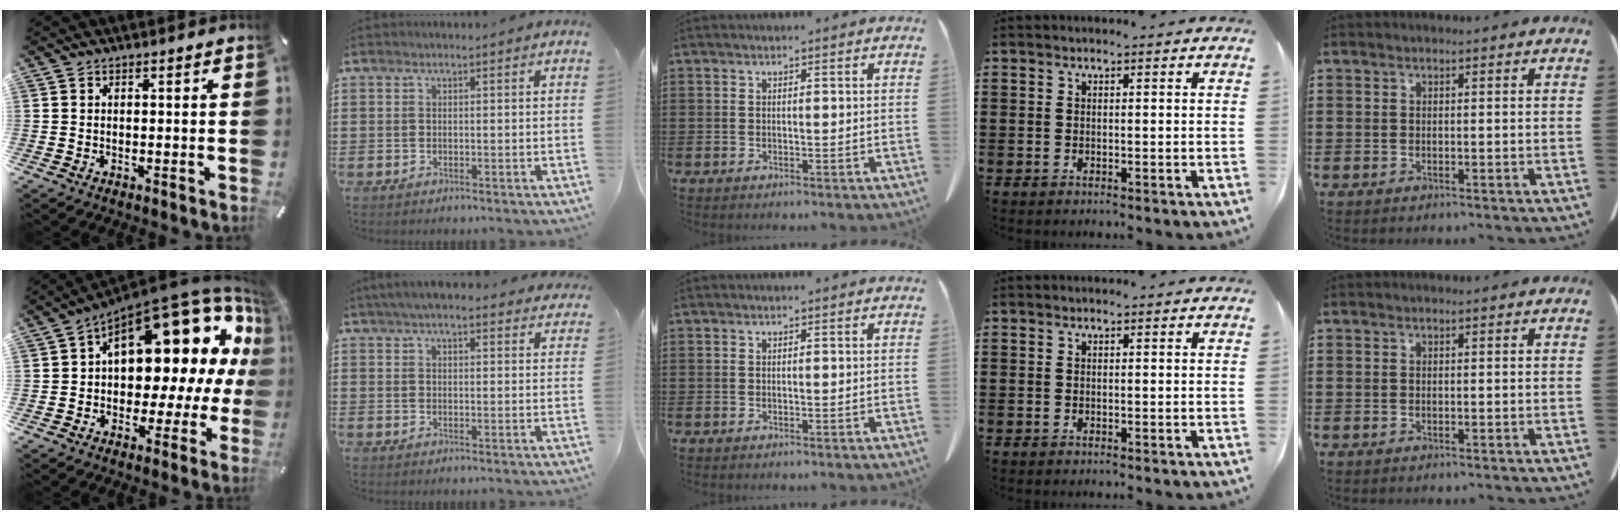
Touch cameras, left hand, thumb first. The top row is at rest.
{"thumb": {"total": 19.4, "force": [8.6, 10.5, 13.8], "torque": [-0.159, -0.084, 0.143]}, "index": {"total": 4.8, "force": [4.4, 0.7, 1.8], "torque": [-0.046, -0.006, 0.080]}}